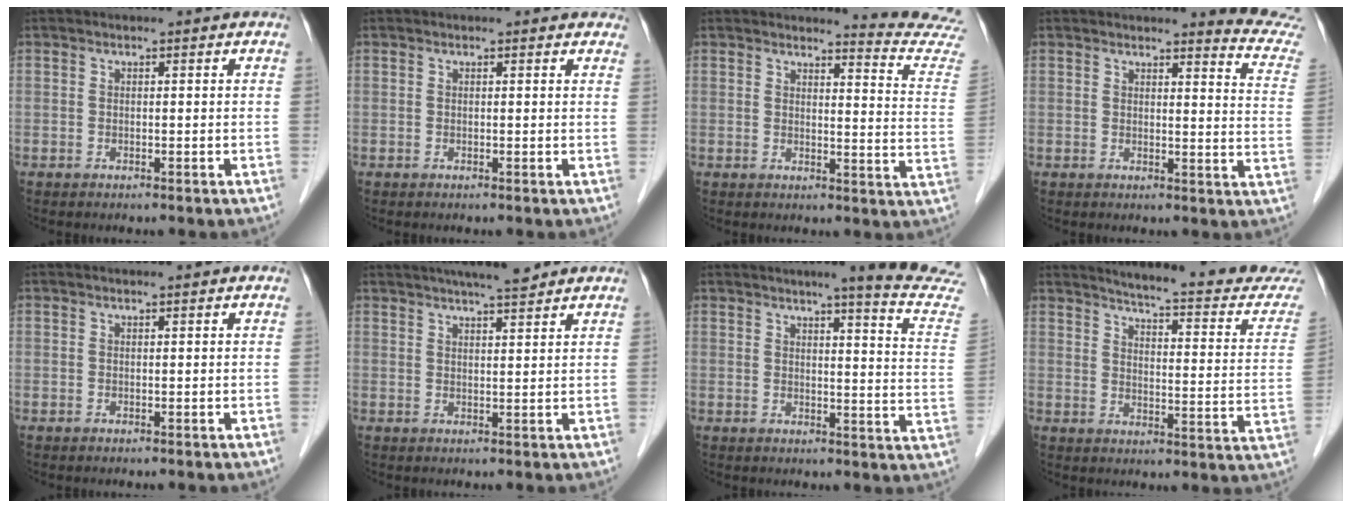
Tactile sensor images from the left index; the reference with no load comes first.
{"total": 2.6, "force": [2.3, 1.0, 0.8], "torque": [-0.004, 0.007, 0.011]}
{"total": 10.8, "force": [10.6, -1.8, -0.1], "torque": [-0.006, -0.121, 0.100]}
{"total": 8.8, "force": [8.7, -0.9, 0.4], "torque": [-0.004, -0.093, 0.074]}
{"total": 0.5, "force": [0.5, 0.0, 0.2], "torque": [-0.001, 0.004, 0.009]}
{"total": 7.6, "force": [6.4, 0.4, 4.0], "torque": [-0.059, 0.019, 0.093]}
{"total": 14.5, "force": [13.0, -1.6, 6.0], "torque": [-0.072, -0.089, 0.132]}
{"total": 20.0, "force": [18.8, 0.6, 6.8], "torque": [-0.090, -0.092, 0.216]}